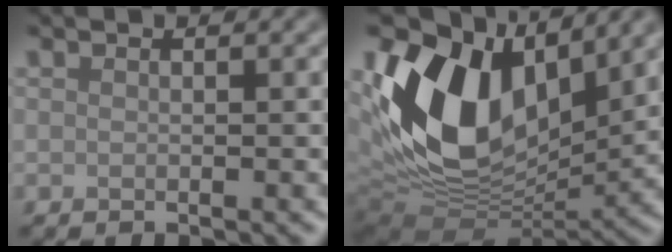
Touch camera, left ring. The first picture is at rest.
{"total": 14.7, "force": [4.2, 9.3, 10.5], "torque": [-0.216, 0.003, 0.078]}